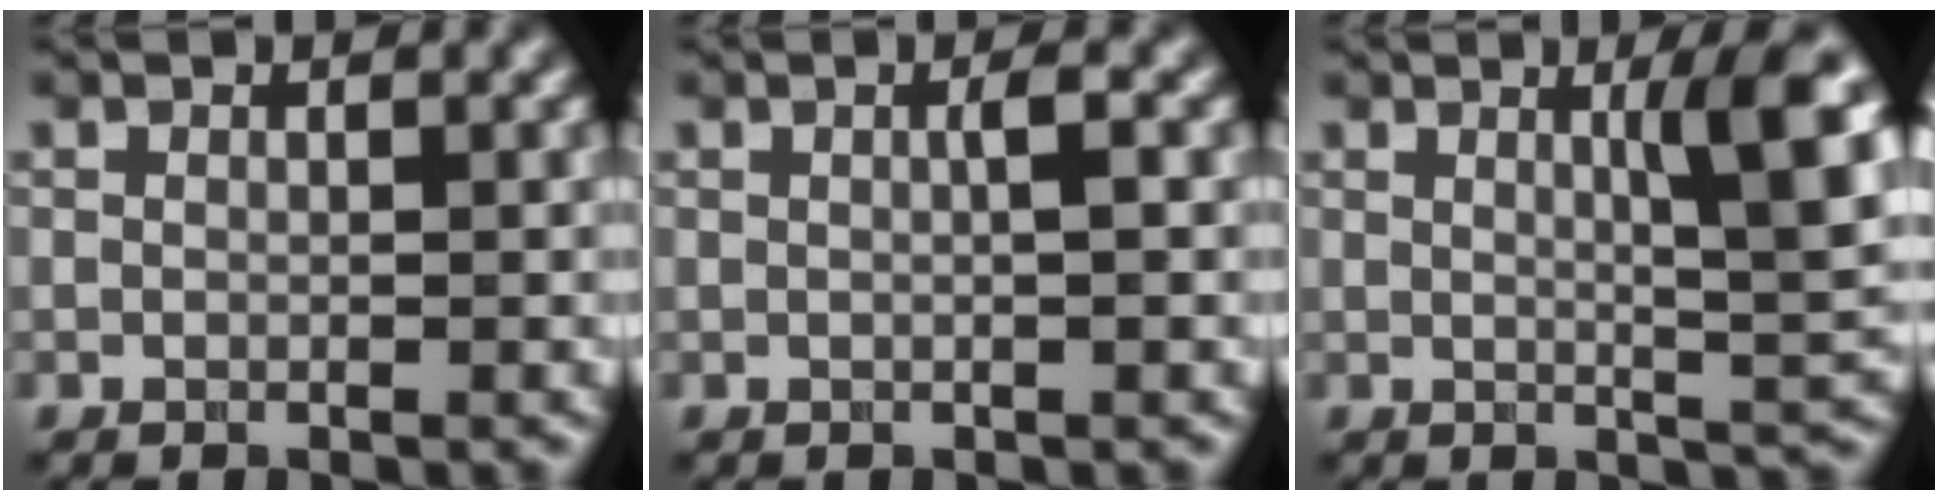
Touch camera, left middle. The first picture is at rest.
{"total": 1.3, "force": [-0.1, 0.1, 1.3], "torque": [-0.022, 0.009, 0.001]}
{"total": 5.9, "force": [1.6, 0.7, 5.6], "torque": [-0.072, 0.001, 0.035]}